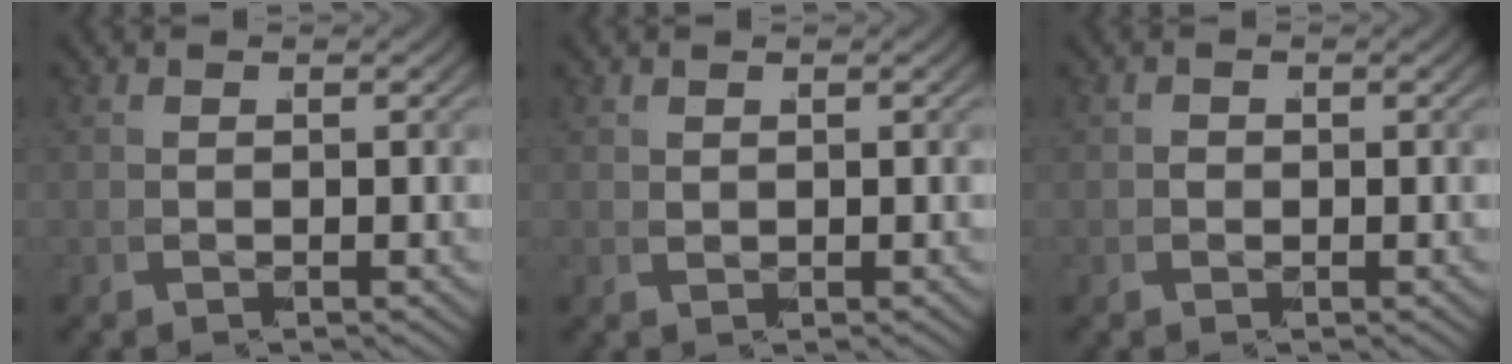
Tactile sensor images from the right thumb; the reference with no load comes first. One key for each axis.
{"total": 0.6, "fx": 0.4, "fy": -0.3, "fz": -0.2, "tx": 0.012, "ty": 0.004, "tz": 0.007}
{"total": 1.1, "fx": -0.2, "fy": 1.1, "fz": 0.3, "tx": -0.012, "ty": -0.008, "tz": 0.002}